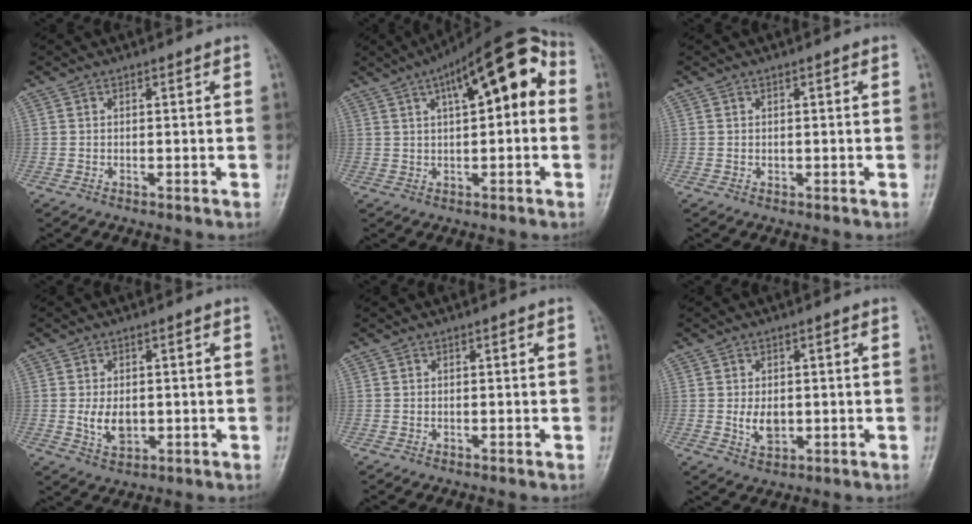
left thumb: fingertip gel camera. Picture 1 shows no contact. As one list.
[{"total": 15.2, "force": [4.0, 5.8, 13.4], "torque": [-0.166, 0.038, 0.050]}, {"total": 0.6, "force": [0.1, 0.4, 0.4], "torque": [-0.007, 0.003, 0.004]}, {"total": 5.4, "force": [-0.4, 3.5, 4.1], "torque": [-0.062, -0.004, 0.000]}, {"total": 0.0}, {"total": 4.6, "force": [-0.2, 3.0, 3.4], "torque": [-0.050, -0.003, 0.003]}]